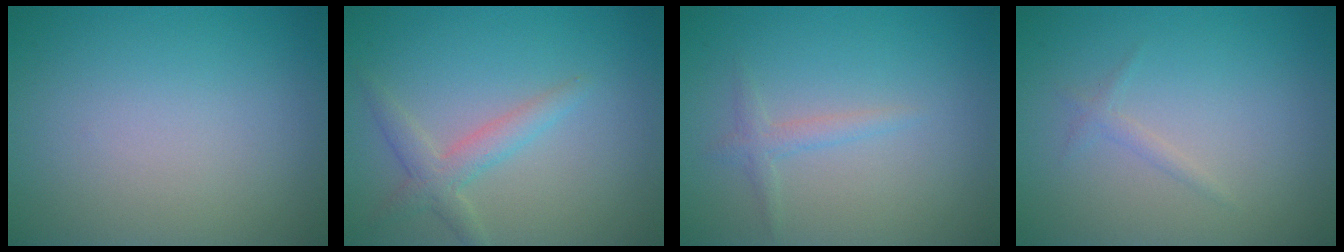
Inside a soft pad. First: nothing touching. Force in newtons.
{"total": 2.5, "press": 2.5, "slide": 0.1}
{"total": 1.3, "press": 1.3, "slide": 0.0}
{"total": 0.8, "press": 0.8, "slide": 0.1}